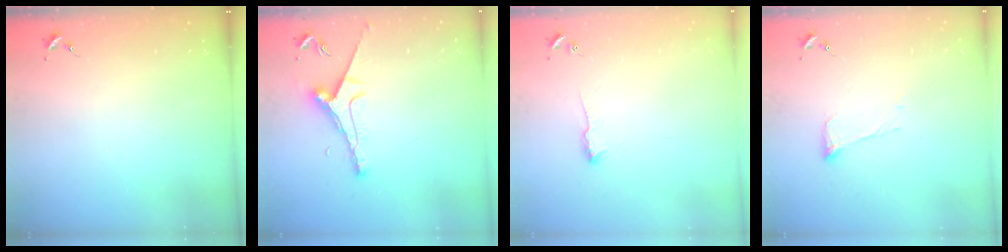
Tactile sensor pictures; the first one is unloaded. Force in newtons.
{"total": 7.6, "press": 7.5, "slide": 0.9}
{"total": 6.5, "press": 6.4, "slide": 0.9}
{"total": 6.0, "press": 6.0, "slide": 0.3}